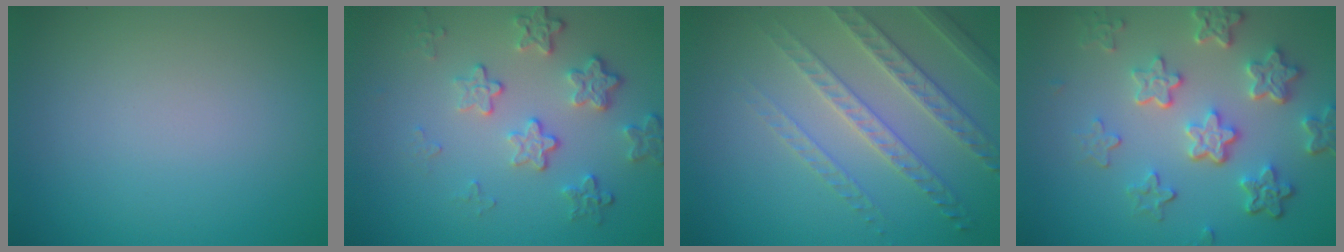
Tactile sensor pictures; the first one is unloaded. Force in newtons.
{"total": 4.0, "press": 3.0, "slide": 2.6}
{"total": 4.5, "press": 3.6, "slide": 2.7}
{"total": 6.1, "press": 4.5, "slide": 4.1}